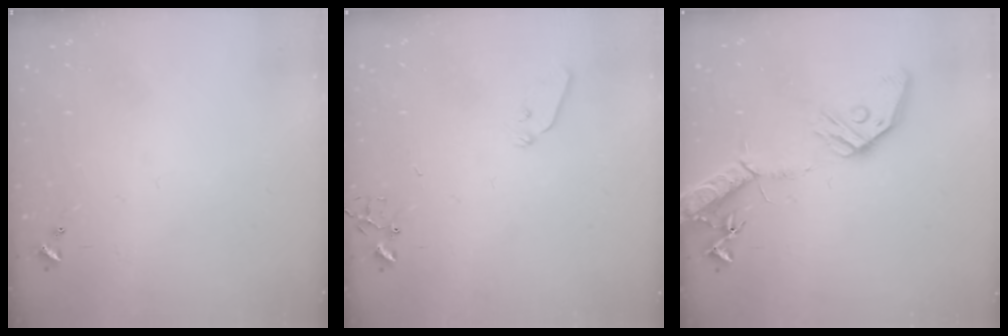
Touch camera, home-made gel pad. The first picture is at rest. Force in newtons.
{"total": 5.0, "press": 5.0, "slide": 0.6}
{"total": 16.6, "press": 16.2, "slide": 3.2}